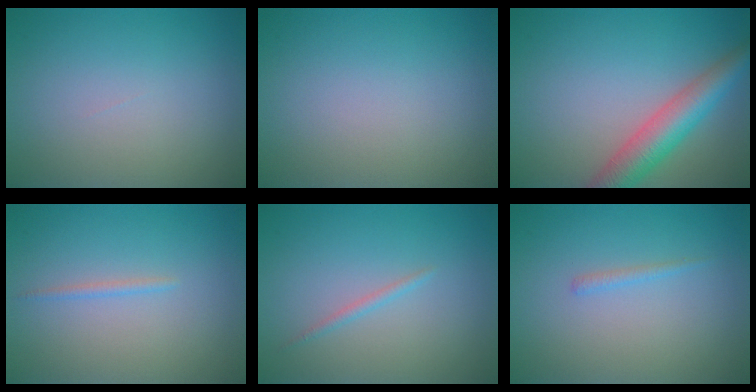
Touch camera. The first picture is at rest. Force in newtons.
{"total": 0.0}
{"total": 5.4, "press": 5.4, "slide": 0.3}
{"total": 0.7, "press": 0.7, "slide": 0.1}
{"total": 0.8, "press": 0.8, "slide": 0.0}
{"total": 0.7, "press": 0.7, "slide": 0.1}